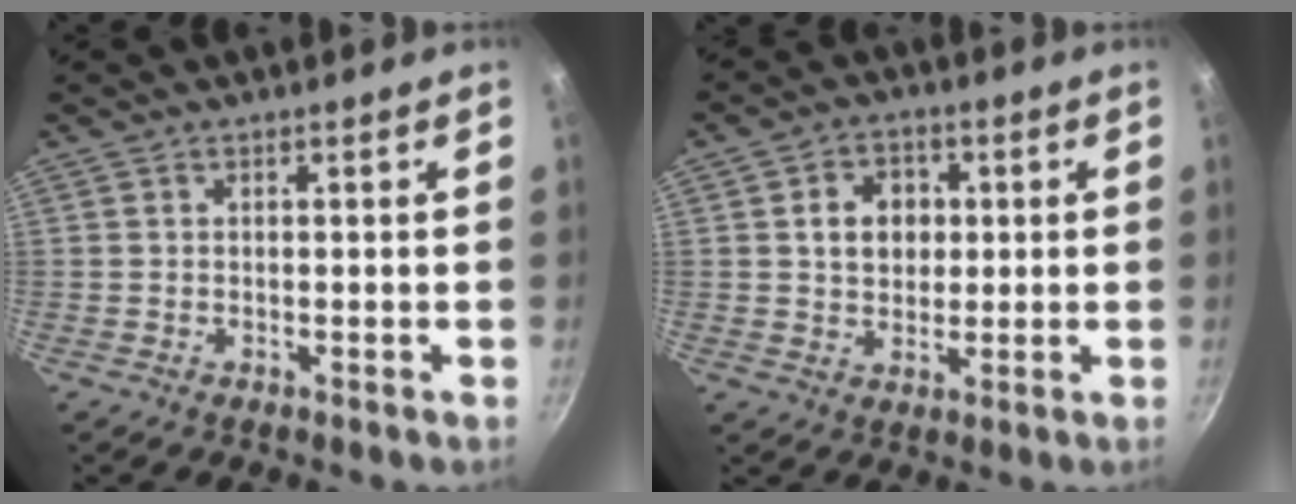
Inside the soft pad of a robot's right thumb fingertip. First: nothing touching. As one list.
[{"total": 7.5, "force": [1.3, 6.1, 4.1], "torque": [-0.039, 0.006, 0.017]}]